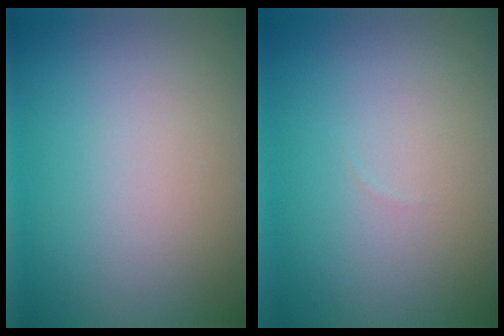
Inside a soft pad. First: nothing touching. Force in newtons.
{"total": 0.0}